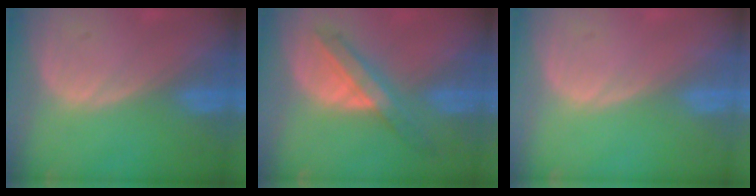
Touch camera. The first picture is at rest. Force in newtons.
{"total": 6.1, "press": 6.0, "slide": 1.0}
{"total": 0.0}